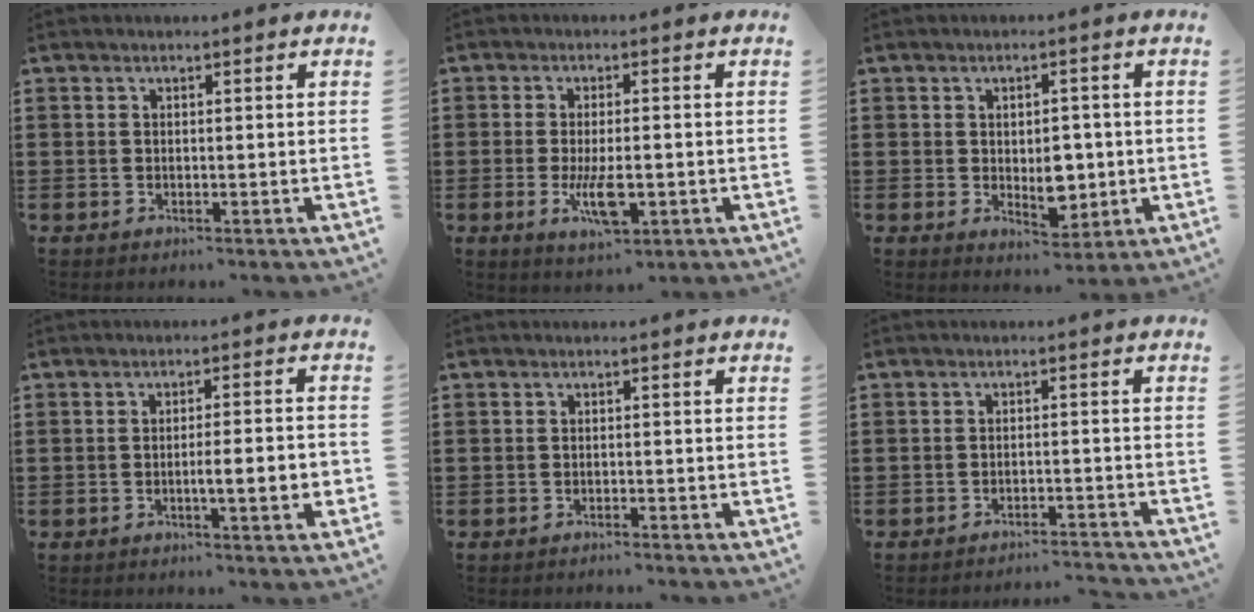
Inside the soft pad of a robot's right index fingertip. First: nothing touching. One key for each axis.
{"total": 6.1, "fx": -1.5, "fy": 2.1, "fz": 5.5, "tx": -0.121, "ty": -0.010, "tz": -0.030}
{"total": 5.4, "fx": -0.3, "fy": 3.7, "fz": 4.0, "tx": -0.045, "ty": -0.003, "tz": -0.009}
{"total": 5.2, "fx": -1.3, "fy": 0.3, "fz": 5.0, "tx": -0.074, "ty": -0.011, "tz": -0.024}
{"total": 0.9, "fx": -0.9, "fy": 0.0, "fz": 0.0, "tx": -0.003, "ty": 0.000, "tz": -0.018}
{"total": 2.6, "fx": -2.6, "fy": -0.1, "fz": 0.3, "tx": -0.009, "ty": -0.001, "tz": -0.055}